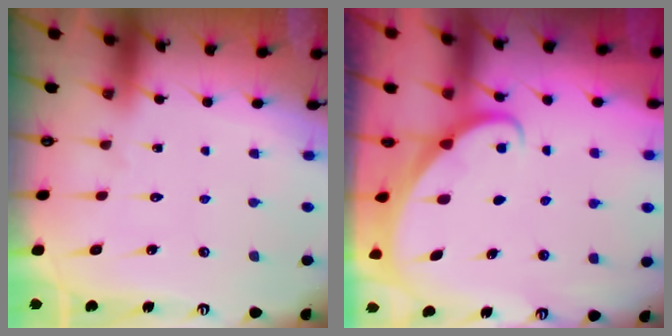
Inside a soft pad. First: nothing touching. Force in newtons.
{"total": 1.9, "press": 1.9, "slide": 0.2}